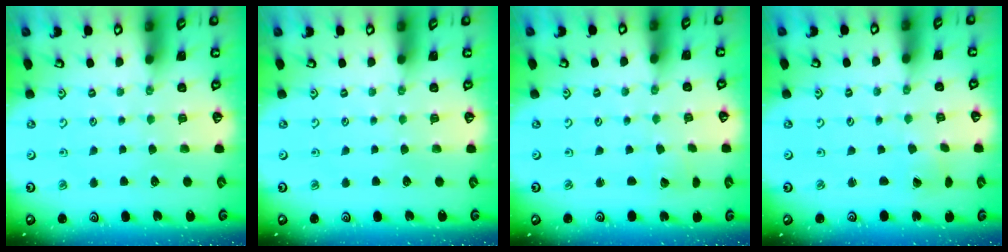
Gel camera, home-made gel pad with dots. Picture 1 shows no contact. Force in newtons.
{"total": 0.0}
{"total": 1.3, "press": 1.3, "slide": 0.0}
{"total": 0.7, "press": 0.7, "slide": 0.0}